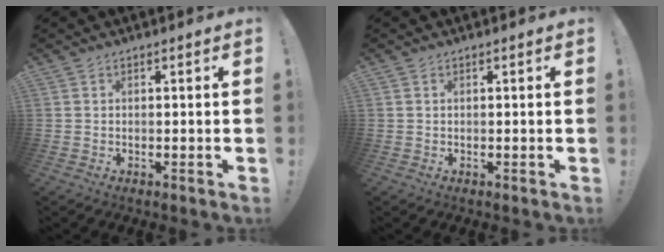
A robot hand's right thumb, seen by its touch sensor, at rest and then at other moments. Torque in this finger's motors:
{"motor_torque": [-0.05, -0.10, -0.06, 0.18, 0.00]}